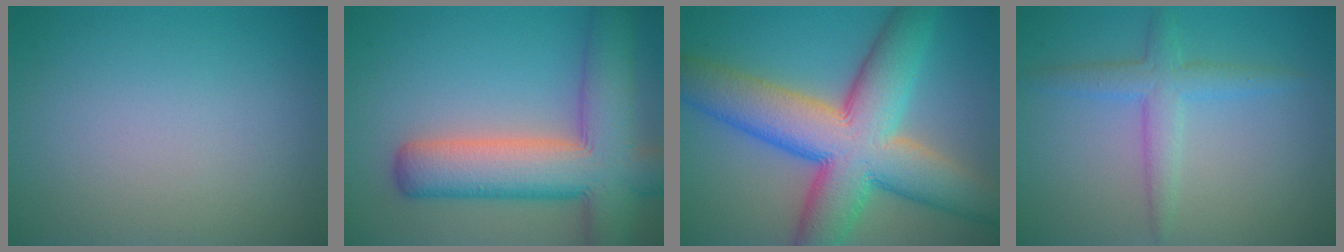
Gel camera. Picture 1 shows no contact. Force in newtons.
{"total": 10.5, "press": 10.4, "slide": 0.6}
{"total": 13.2, "press": 13.2, "slide": 0.4}
{"total": 3.0, "press": 3.0, "slide": 0.1}